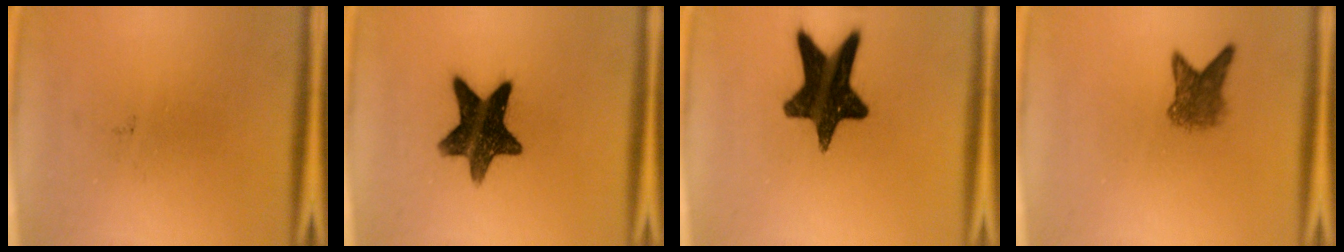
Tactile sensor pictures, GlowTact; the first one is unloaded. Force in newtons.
{"total": 13.8}
{"total": 16.2}
{"total": 4.2}